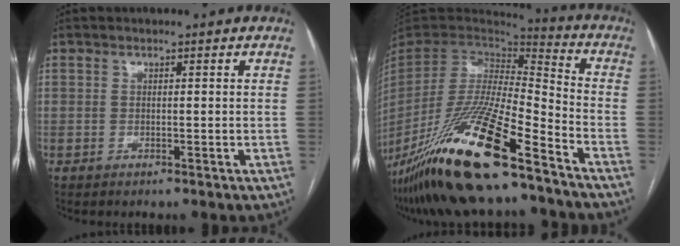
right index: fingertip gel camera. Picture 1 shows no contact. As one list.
[{"total": 25.3, "force": [-17.0, 3.1, 18.4], "torque": [-0.363, -0.059, -0.312]}]